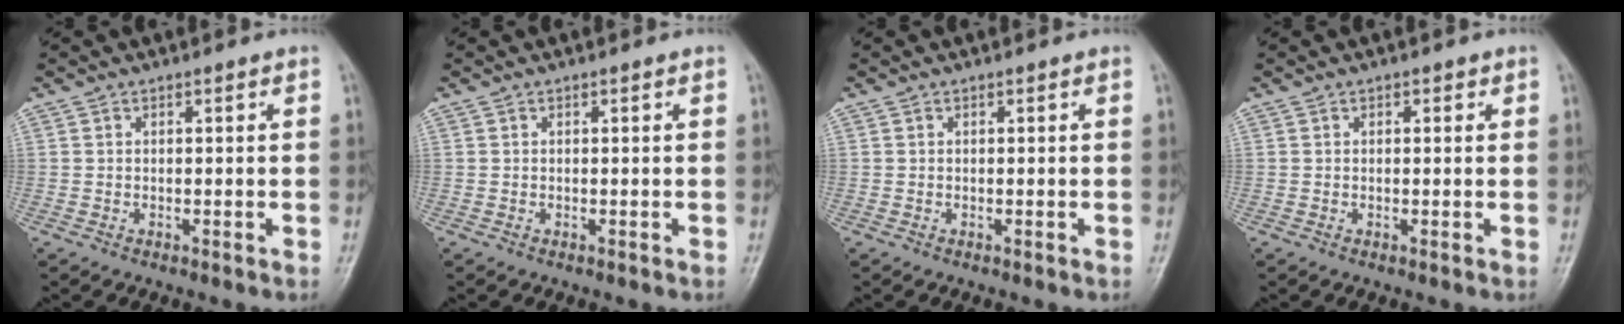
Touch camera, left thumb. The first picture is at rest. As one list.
[{"total": 0.0}, {"total": 0.0}, {"total": 0.9, "force": [0.4, 0.6, 0.5], "torque": [0.002, 0.000, 0.002]}]